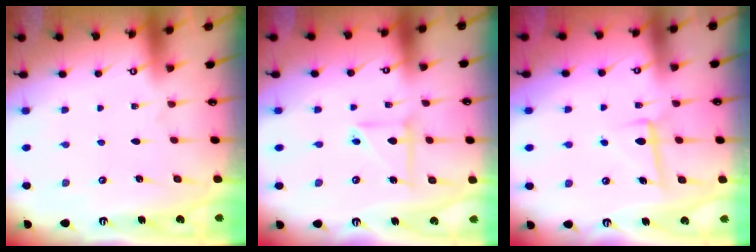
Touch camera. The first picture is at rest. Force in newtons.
{"total": 5.7, "press": 5.5, "slide": 1.4}
{"total": 6.3, "press": 6.2, "slide": 1.2}